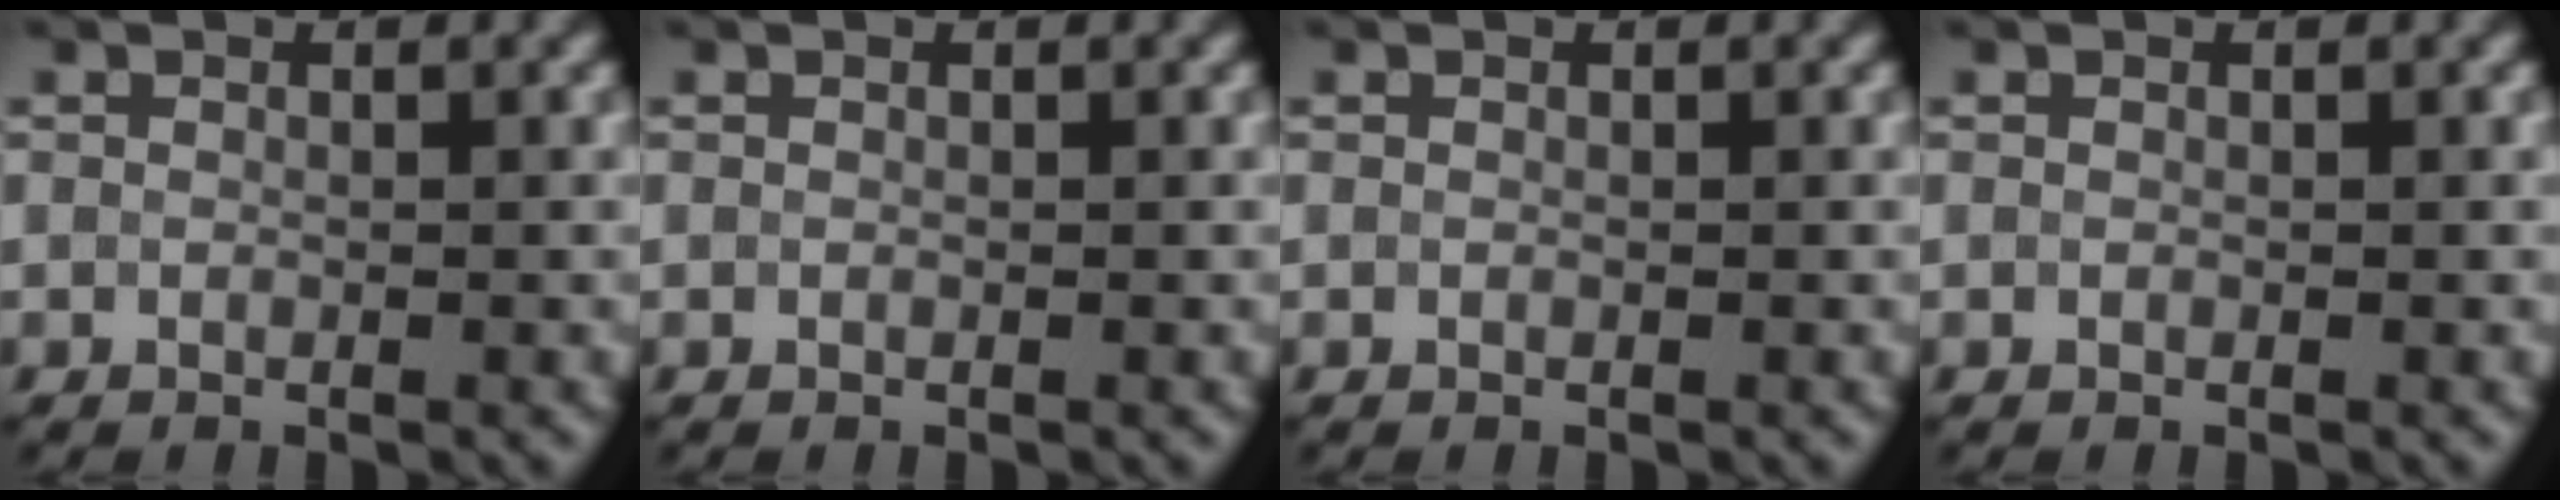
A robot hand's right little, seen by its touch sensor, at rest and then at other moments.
{"total": 0.0}
{"total": 0.0}
{"total": 0.0}